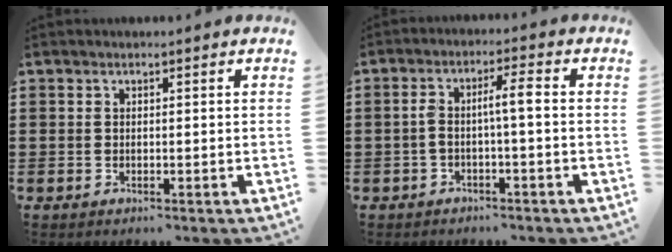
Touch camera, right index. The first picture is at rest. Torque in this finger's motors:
{"motor_torque": [1.04, -0.49, 0.24, 0.11]}